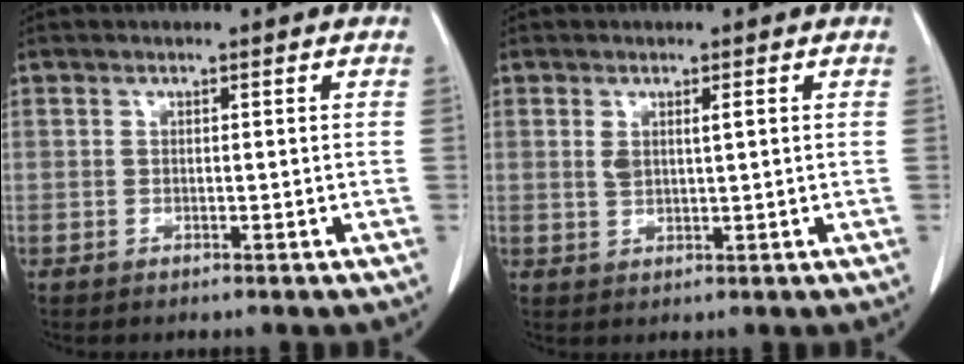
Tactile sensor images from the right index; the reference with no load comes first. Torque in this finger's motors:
{"motor_torque": [0.05, 0.09, 0.09, 0.02]}